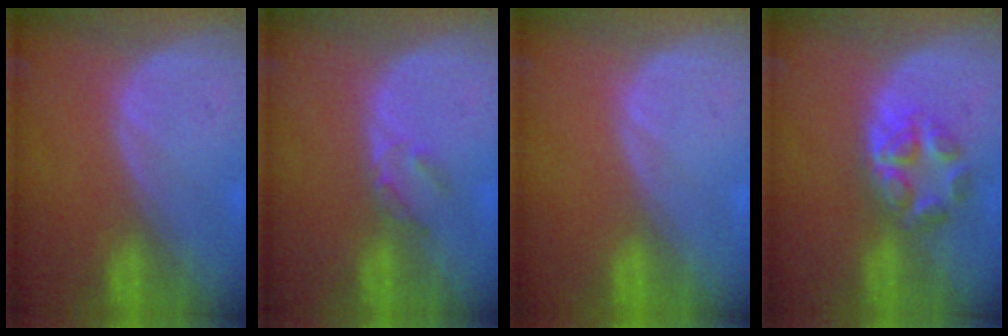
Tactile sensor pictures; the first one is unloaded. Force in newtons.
{"total": 2.3, "press": 2.0, "slide": 1.1}
{"total": 0.0}
{"total": 5.4, "press": 5.2, "slide": 1.5}